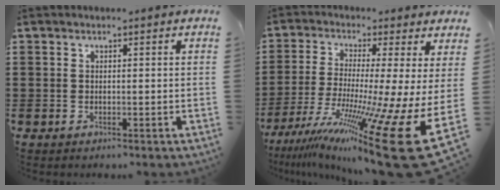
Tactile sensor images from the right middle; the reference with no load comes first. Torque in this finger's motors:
{"motor_torque": [2.03, -0.10, 1.05, 0.21]}